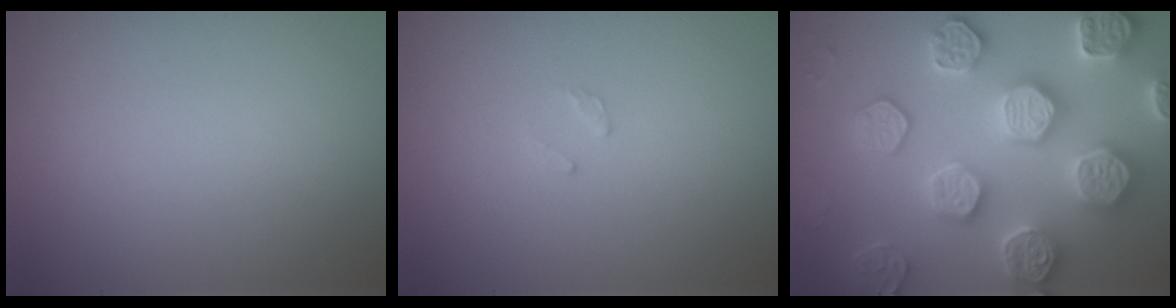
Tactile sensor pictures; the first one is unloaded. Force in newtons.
{"total": 0.8, "press": 0.7, "slide": 0.1}
{"total": 7.9, "press": 7.7, "slide": 1.7}